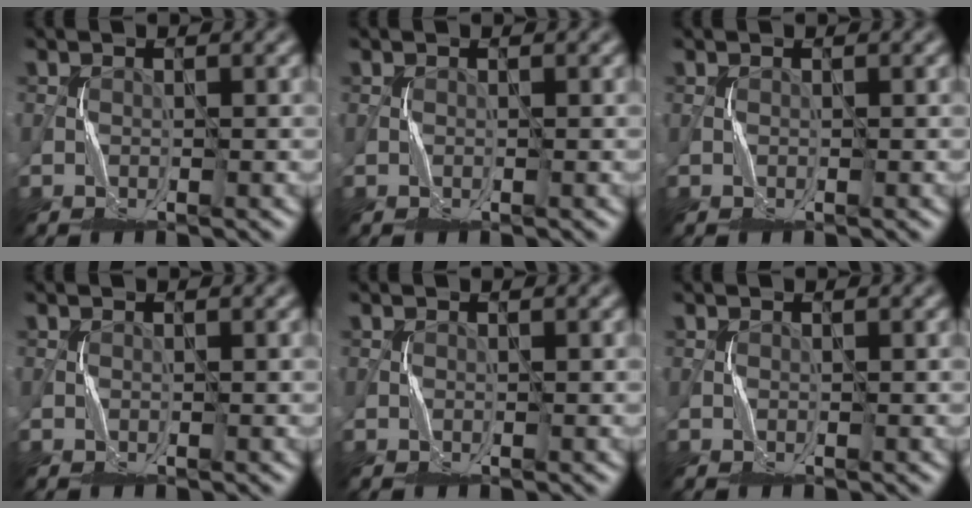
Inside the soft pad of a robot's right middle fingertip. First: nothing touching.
{"total": 0.0}
{"total": 0.0}
{"total": 0.0}
{"total": 0.0}
{"total": 0.0}